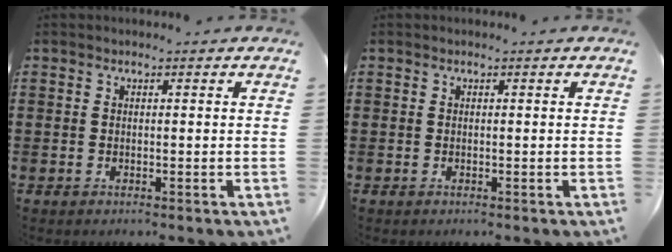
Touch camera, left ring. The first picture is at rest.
{"total": 0.0}